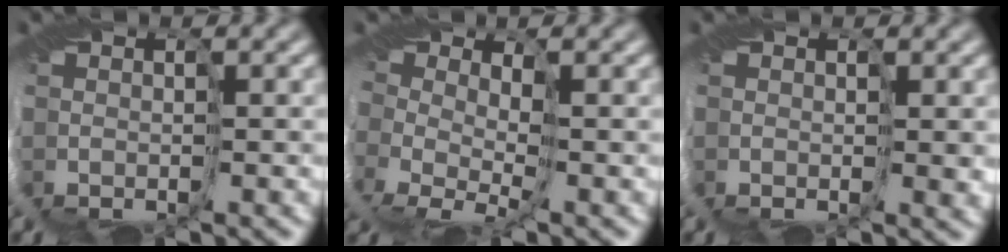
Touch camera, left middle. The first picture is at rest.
{"total": 2.7, "force": [-0.1, 1.4, 2.3], "torque": [-0.045, -0.003, 0.003]}
{"total": 1.2, "force": [0.4, 0.7, 1.0], "torque": [-0.021, -0.002, 0.009]}